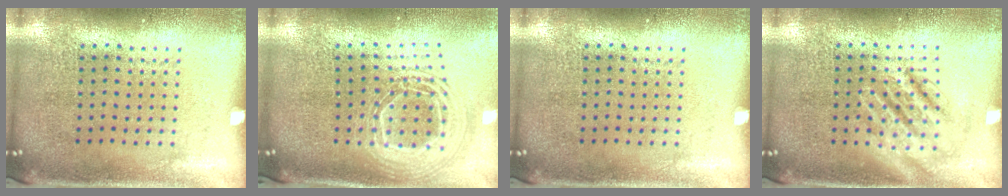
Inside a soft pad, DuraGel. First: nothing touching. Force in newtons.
{"total": 2.3, "press": 1.7, "slide": 1.6}
{"total": 0.0}
{"total": 2.8, "press": 2.8, "slide": 0.3}